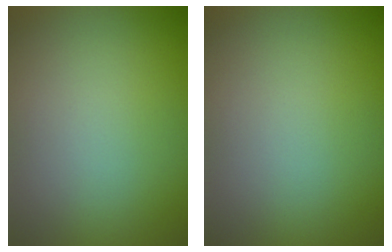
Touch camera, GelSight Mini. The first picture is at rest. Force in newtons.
{"total": 0.0}